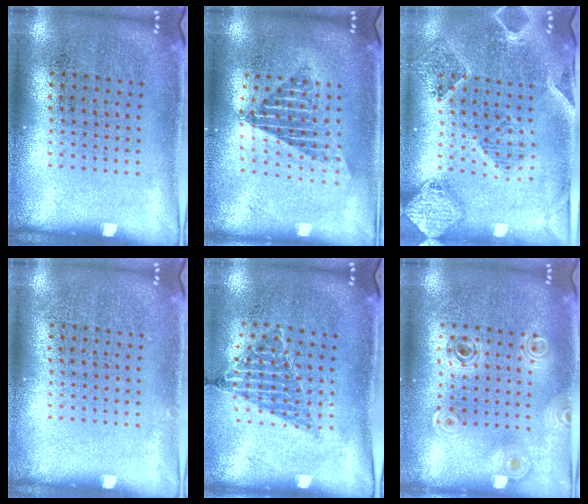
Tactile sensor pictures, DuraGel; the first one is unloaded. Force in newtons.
{"total": 1.7, "press": 1.4, "slide": 1.0}
{"total": 1.6, "press": 1.5, "slide": 0.4}
{"total": 0.0}
{"total": 0.9, "press": 0.8, "slide": 0.2}
{"total": 0.8, "press": 0.8, "slide": 0.2}